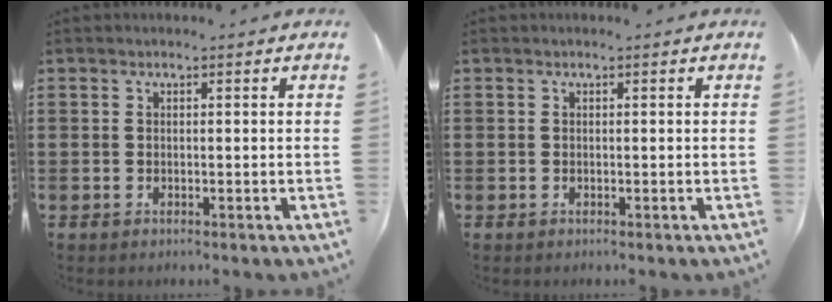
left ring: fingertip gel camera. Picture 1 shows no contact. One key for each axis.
{"total": 0.0}